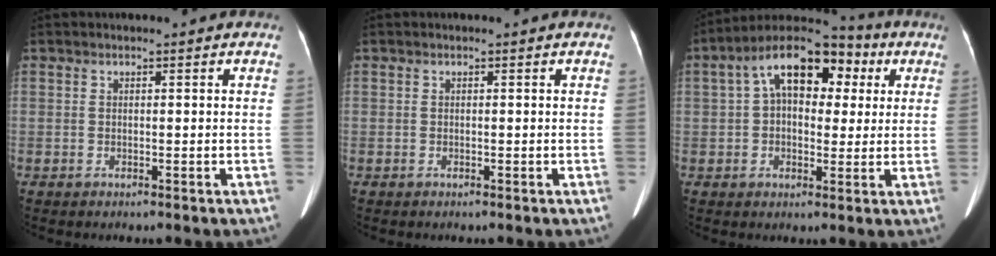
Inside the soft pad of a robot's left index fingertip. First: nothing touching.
{"total": 0.0}
{"total": 13.1, "force": [3.8, 7.1, 10.3], "torque": [-0.173, 0.054, 0.056]}